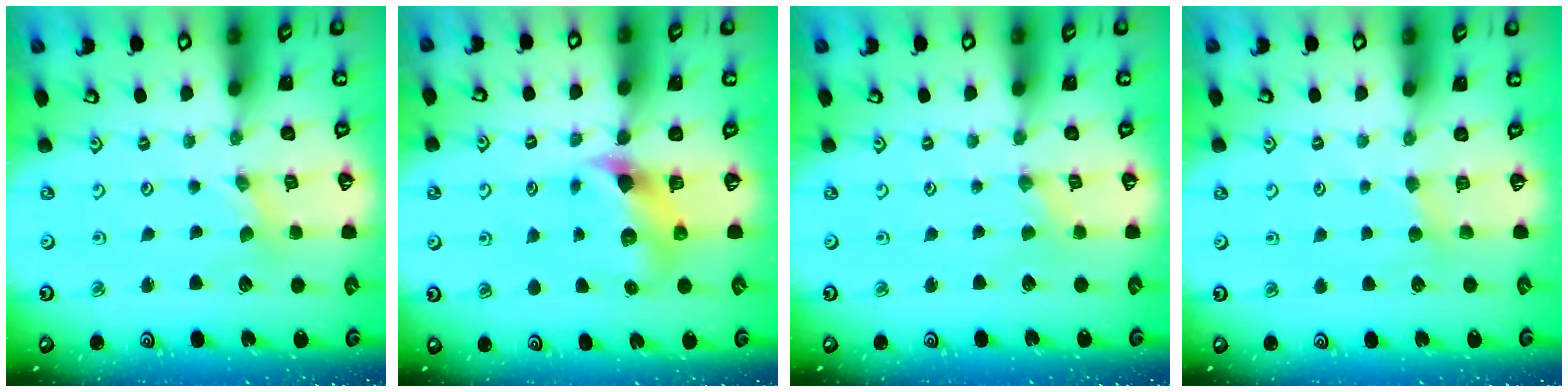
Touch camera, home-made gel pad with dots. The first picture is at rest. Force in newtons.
{"total": 7.6, "press": 7.5, "slide": 1.0}
{"total": 0.0}
{"total": 2.9, "press": 2.9, "slide": 0.4}